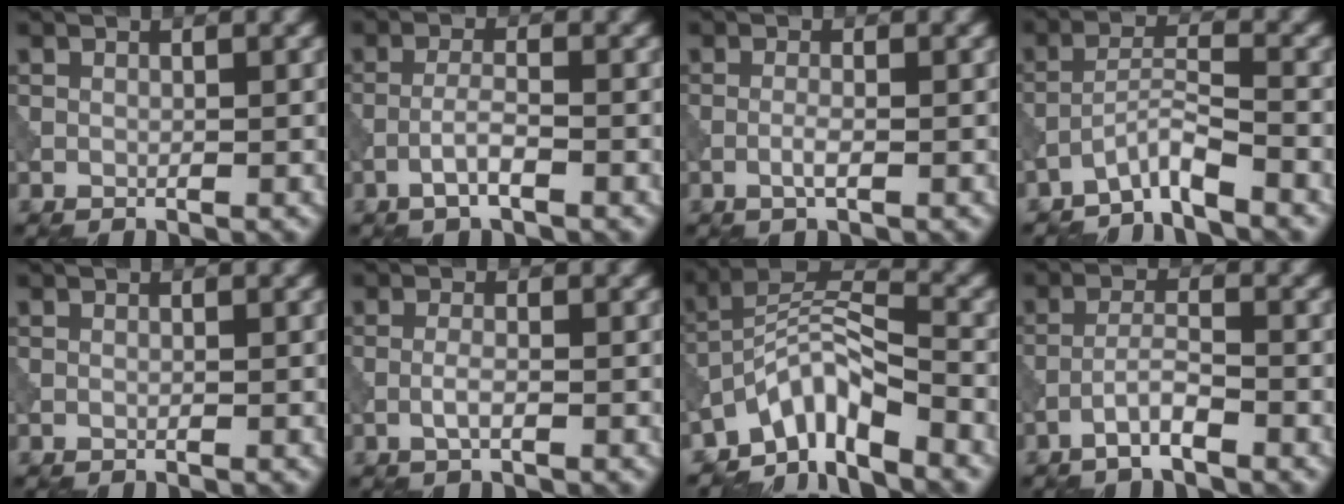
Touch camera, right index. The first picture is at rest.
{"total": 2.4, "force": [-1.2, 0.4, 2.0], "torque": [-0.040, 0.009, -0.029]}
{"total": 1.4, "force": [-0.5, 0.2, 1.2], "torque": [-0.027, 0.002, -0.014]}
{"total": 3.5, "force": [-3.0, 0.2, 1.7], "torque": [-0.032, 0.010, -0.068]}
{"total": 0.0}
{"total": 1.5, "force": [-0.6, 0.3, 1.3], "torque": [-0.030, 0.002, -0.016]}
{"total": 6.1, "force": [-4.7, 1.8, 3.6], "torque": [-0.054, 0.010, -0.096]}
{"total": 2.7, "force": [-1.7, 0.4, 2.0], "torque": [-0.039, 0.012, -0.039]}